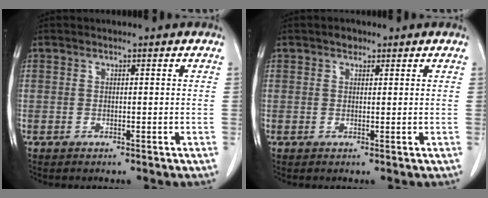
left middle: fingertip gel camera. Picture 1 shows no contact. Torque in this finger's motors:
{"motor_torque": [0.20, -0.17, -0.01, 0.00]}